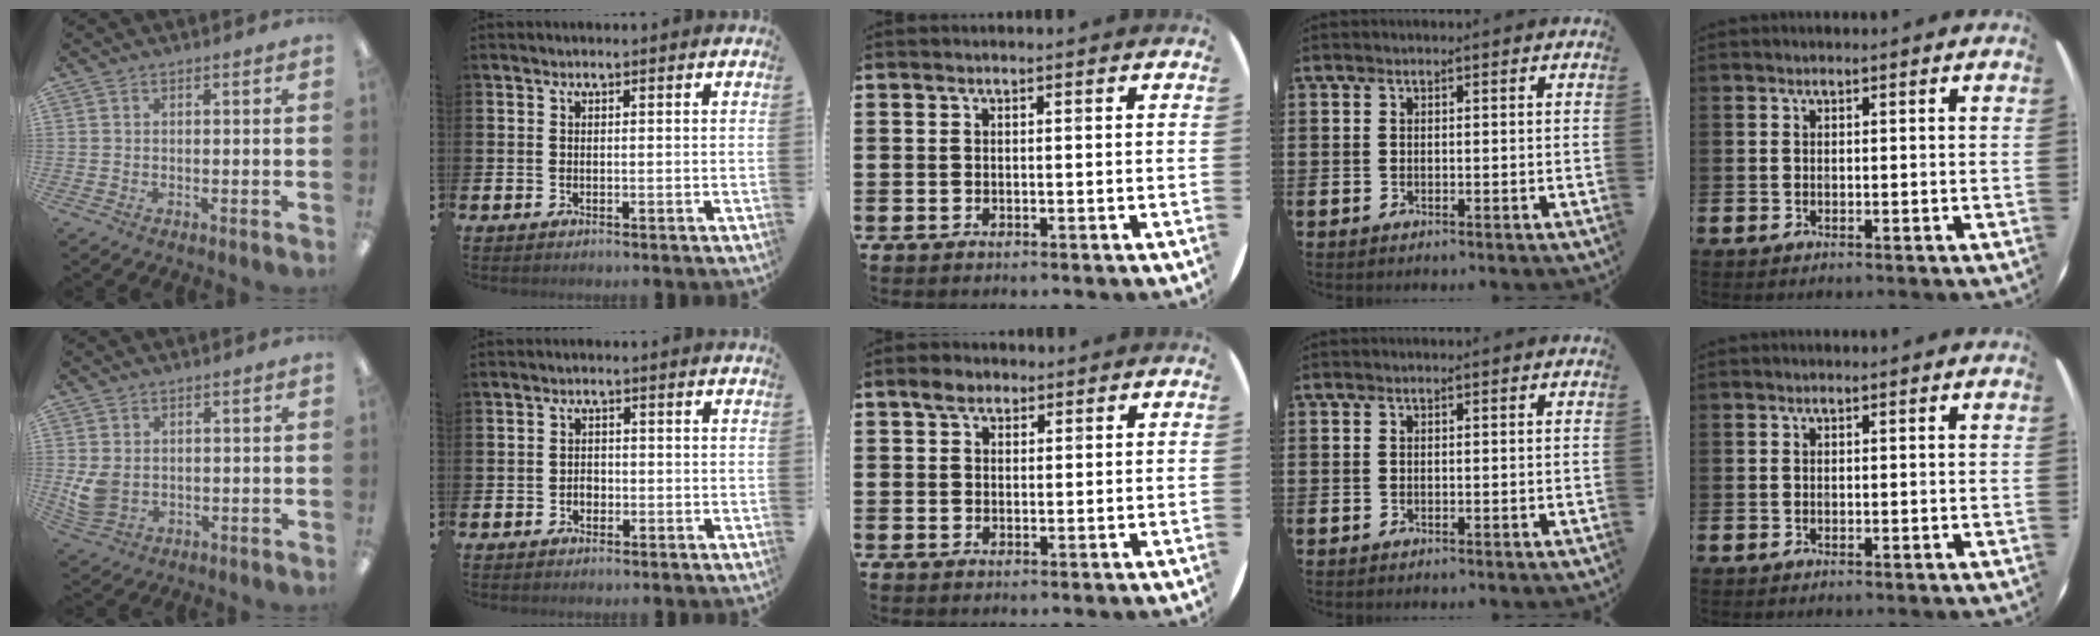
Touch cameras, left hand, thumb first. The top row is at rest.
{"thumb": {"total": 5.1, "force": [0.9, 3.9, 3.3], "torque": [-0.073, -0.005, 0.017]}, "index": {"total": 1.6, "force": [-0.6, 1.3, 0.7], "torque": [-0.009, 0.001, -0.015]}, "middle": {"total": 2.6, "force": [1.8, 1.5, 1.1], "torque": [-0.008, 0.003, 0.030]}}